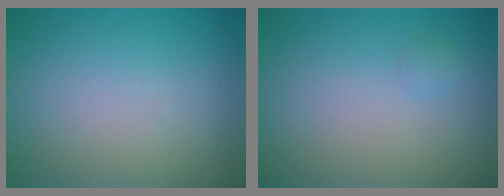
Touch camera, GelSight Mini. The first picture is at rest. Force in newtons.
{"total": 0.7, "press": 0.7, "slide": 0.1}